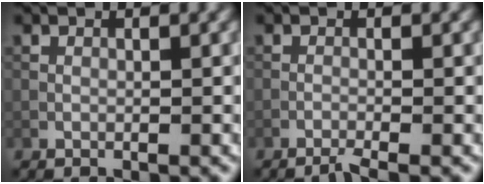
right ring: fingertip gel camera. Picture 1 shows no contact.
{"total": 0.9, "force": [-0.8, 0.0, 0.5], "torque": [-0.010, 0.000, -0.021]}